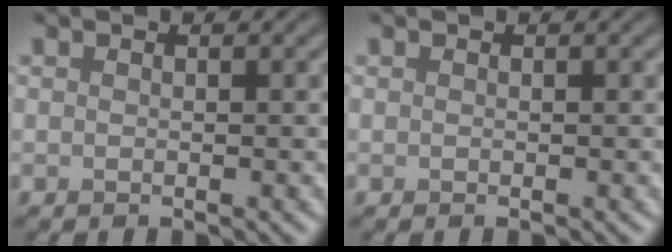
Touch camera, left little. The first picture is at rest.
{"total": 0.0}